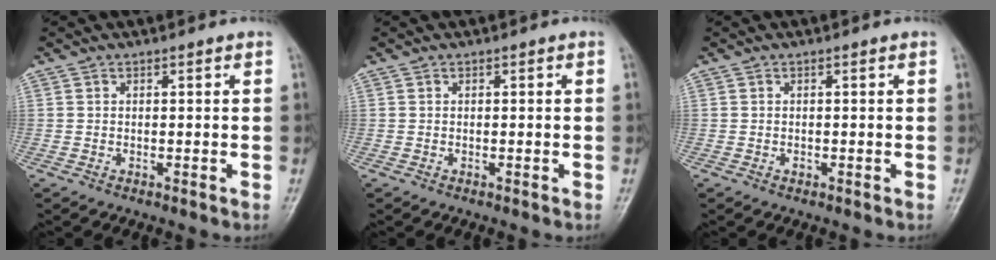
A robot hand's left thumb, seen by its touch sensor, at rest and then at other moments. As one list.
[{"total": 0.0}, {"total": 0.5, "force": [0.0, 0.3, 0.4], "torque": [-0.005, 0.001, 0.001]}]